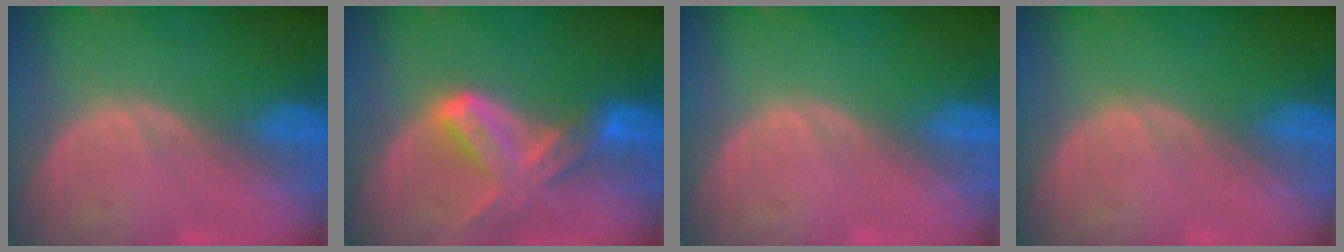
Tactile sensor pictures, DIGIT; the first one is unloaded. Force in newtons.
{"total": 7.4, "press": 6.7, "slide": 3.2}
{"total": 0.0}
{"total": 0.0}